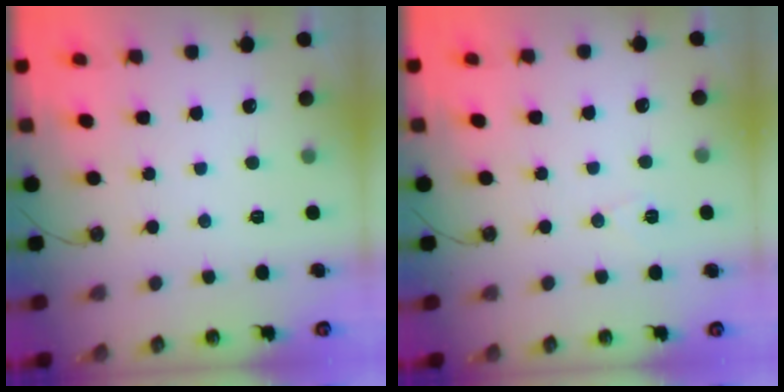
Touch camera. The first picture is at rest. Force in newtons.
{"total": 5.4, "press": 4.7, "slide": 2.7}